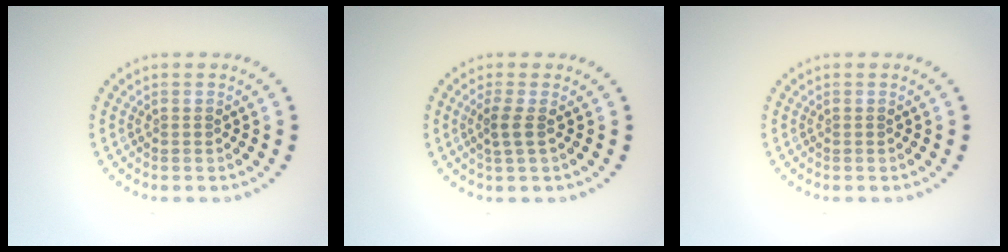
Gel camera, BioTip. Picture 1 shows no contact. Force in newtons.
{"total": 1.6, "press": 1.2, "slide": 1.0}
{"total": 0.0}